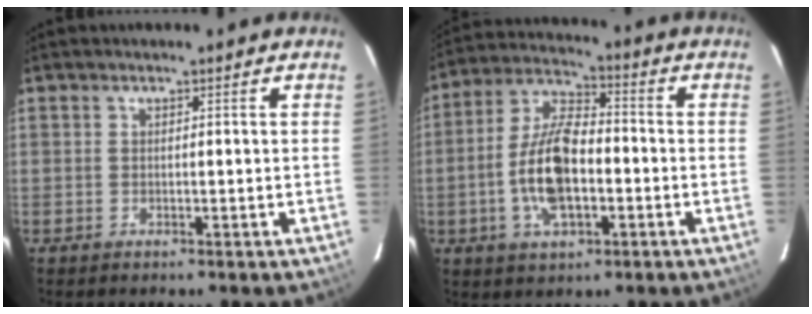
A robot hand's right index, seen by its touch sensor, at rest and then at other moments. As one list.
[{"total": 12.4, "force": [-3.0, 5.5, 10.8], "torque": [-0.225, 0.007, -0.056]}]